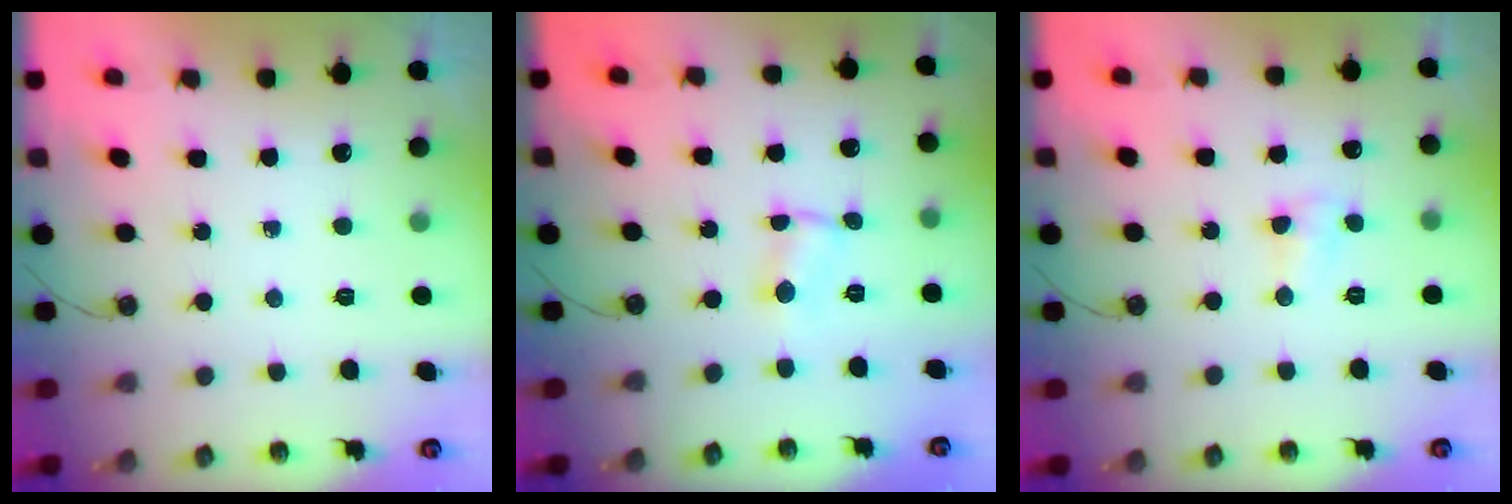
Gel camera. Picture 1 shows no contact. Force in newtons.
{"total": 1.2, "press": 1.2, "slide": 0.2}
{"total": 5.3, "press": 5.2, "slide": 0.9}